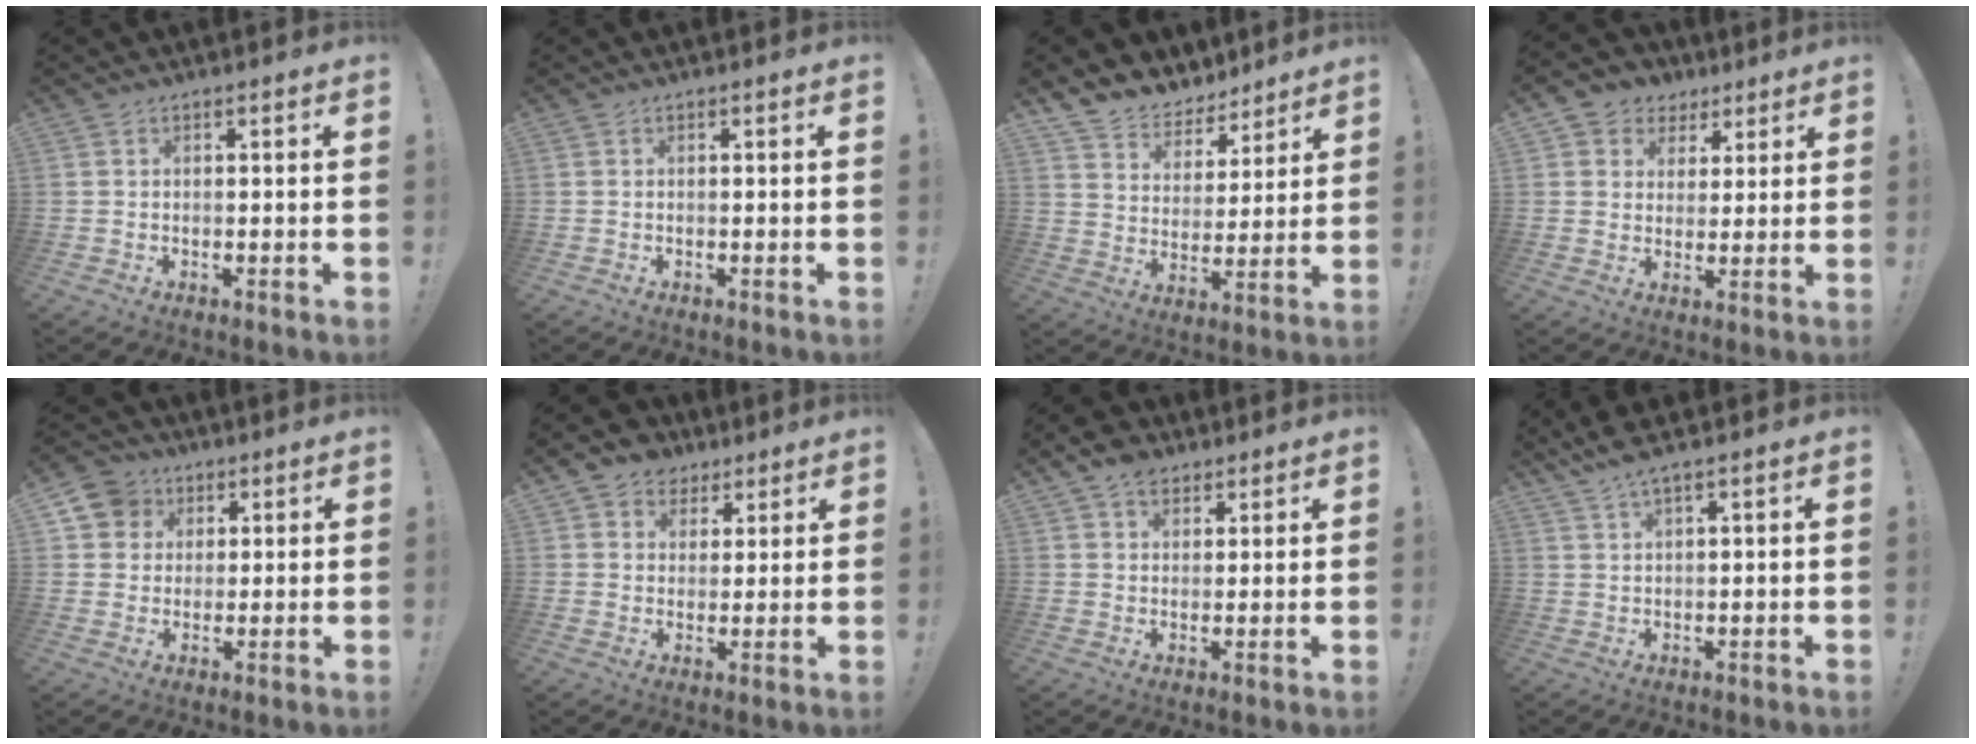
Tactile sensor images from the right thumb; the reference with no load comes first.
{"total": 0.0}
{"total": 8.3, "force": [6.5, 5.1, 0.7], "torque": [-0.019, -0.060, 0.128]}
{"total": 6.5, "force": [2.6, 5.9, 0.9], "torque": [-0.006, -0.018, 0.053]}
{"total": 8.6, "force": [3.5, 7.6, 2.1], "torque": [-0.024, -0.019, 0.069]}
{"total": 6.9, "force": [3.3, 5.9, 1.1], "torque": [-0.010, -0.019, 0.067]}
{"total": 7.0, "force": [4.5, 5.0, 1.9], "torque": [-0.023, -0.022, 0.085]}
{"total": 4.1, "force": [3.1, 0.1, 2.7], "torque": [-0.053, -0.011, 0.054]}